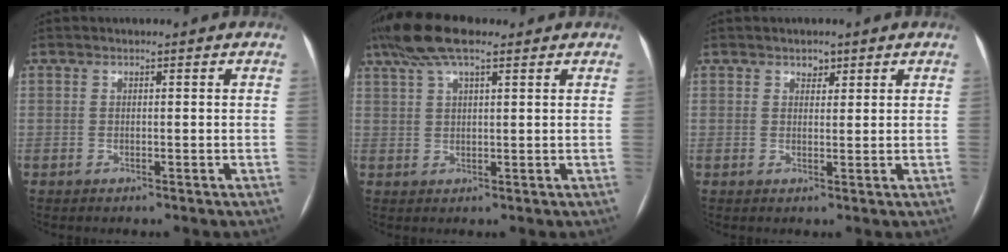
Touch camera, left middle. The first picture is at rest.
{"total": 8.6, "force": [6.0, 2.1, 5.7], "torque": [-0.115, 0.037, 0.107]}
{"total": 1.6, "force": [1.1, 1.0, 0.6], "torque": [-0.008, 0.000, 0.016]}